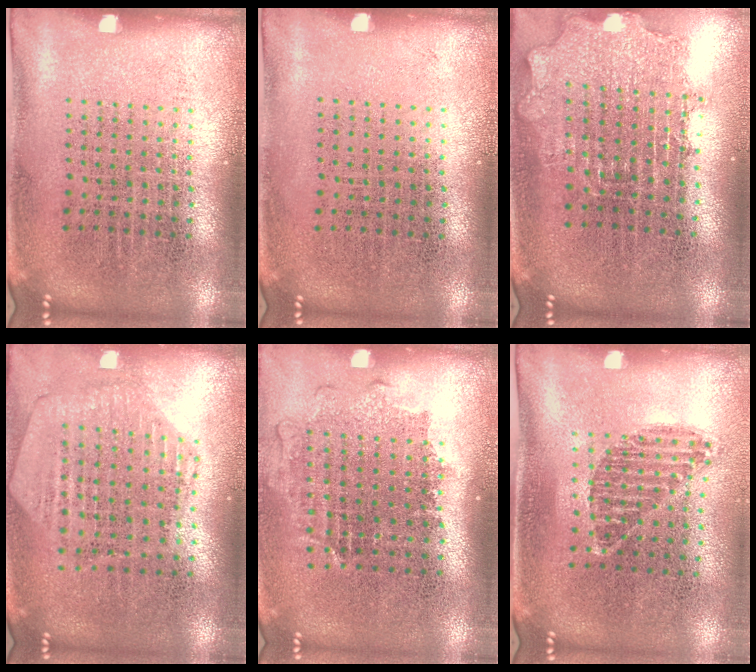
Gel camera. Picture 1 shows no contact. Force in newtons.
{"total": 0.0}
{"total": 1.8, "press": 1.4, "slide": 1.0}
{"total": 0.9, "press": 0.8, "slide": 0.1}
{"total": 1.1, "press": 1.0, "slide": 0.5}
{"total": 1.0, "press": 0.9, "slide": 0.5}